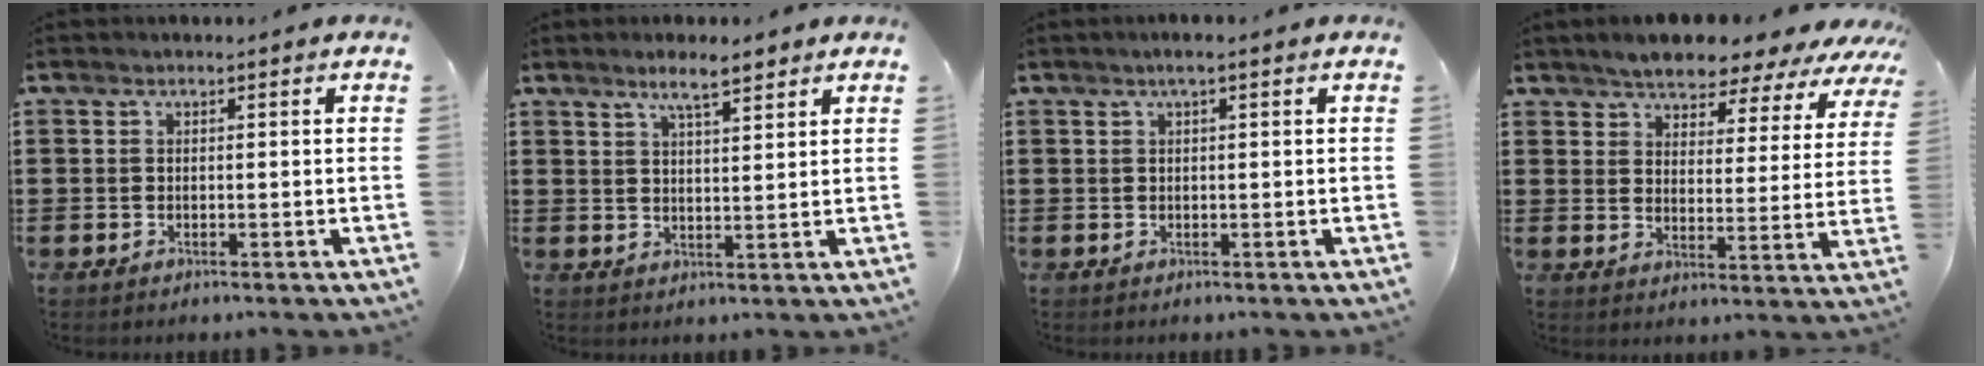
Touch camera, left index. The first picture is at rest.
{"total": 4.7, "force": [3.6, 0.7, 2.9], "torque": [-0.065, 0.000, 0.063]}
{"total": 1.2, "force": [0.4, 0.1, 1.1], "torque": [-0.020, 0.001, 0.007]}
{"total": 5.4, "force": [5.2, 0.9, 0.8], "torque": [-0.046, -0.031, 0.089]}